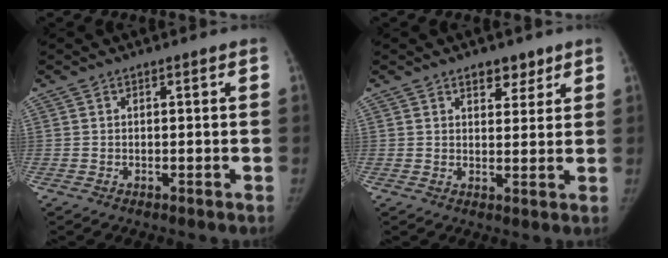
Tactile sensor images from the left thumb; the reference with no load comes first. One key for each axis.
{"total": 4.4, "fx": 2.9, "fy": 2.6, "fz": 2.0, "tx": 0.000, "ty": -0.017, "tz": 0.044}